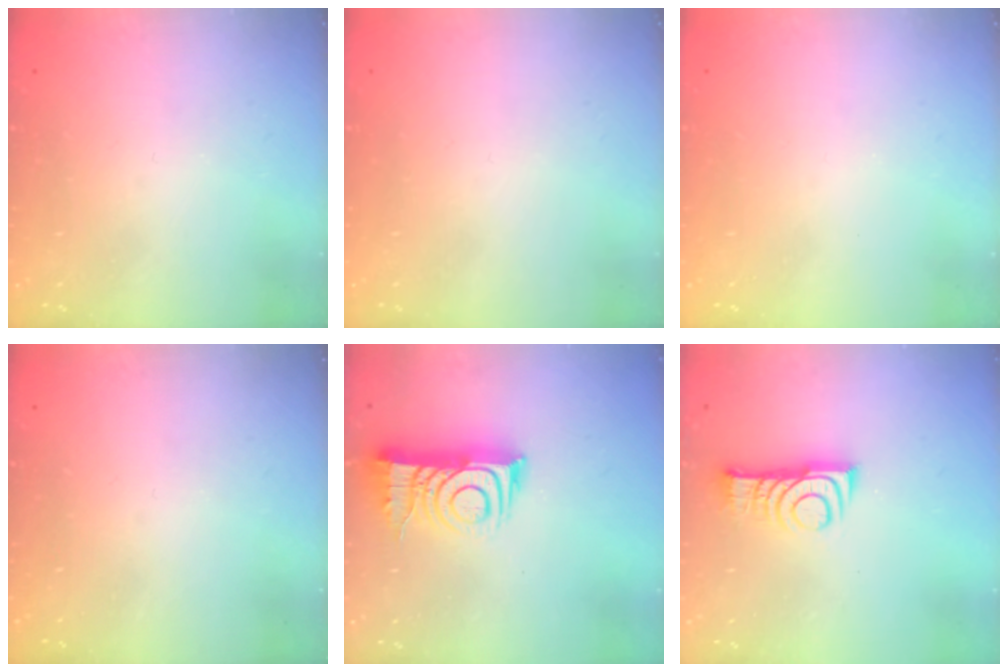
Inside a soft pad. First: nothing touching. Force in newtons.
{"total": 1.5, "press": 1.5, "slide": 0.1}
{"total": 0.0}
{"total": 0.0}
{"total": 12.7, "press": 12.7, "slide": 0.9}
{"total": 9.3, "press": 9.3, "slide": 0.2}